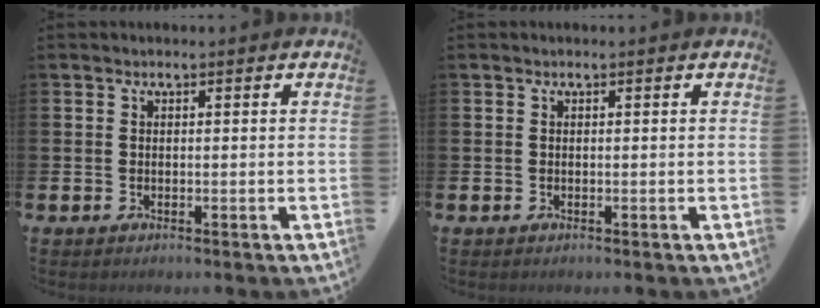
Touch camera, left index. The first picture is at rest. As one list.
[{"total": 0.0}]